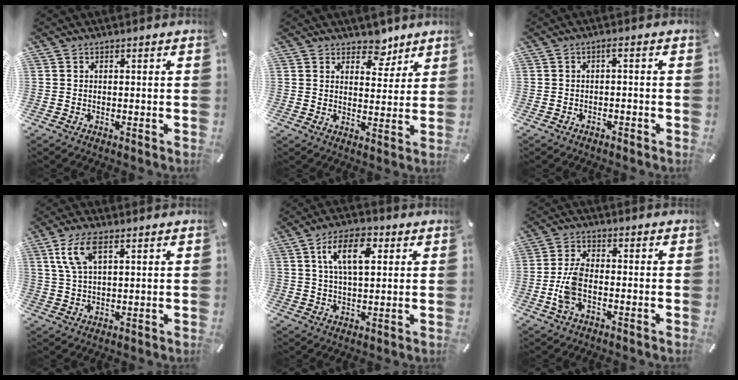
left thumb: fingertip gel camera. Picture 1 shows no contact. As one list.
[{"total": 7.0, "force": [5.3, 4.3, 1.6], "torque": [0.003, -0.040, 0.089]}, {"total": 1.7, "force": [-1.0, 0.5, 1.2], "torque": [-0.024, 0.008, -0.022]}, {"total": 8.0, "force": [3.8, 3.3, 6.3], "torque": [-0.137, 0.004, 0.067]}, {"total": 10.2, "force": [3.7, 5.1, 8.0], "torque": [-0.140, 0.003, 0.063]}, {"total": 7.1, "force": [-1.9, 3.7, 5.7], "torque": [-0.128, 0.001, -0.036]}]